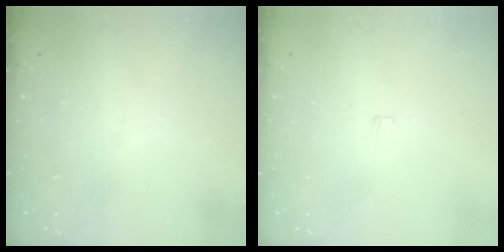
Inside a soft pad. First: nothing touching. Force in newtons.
{"total": 2.4, "press": 2.4, "slide": 0.2}